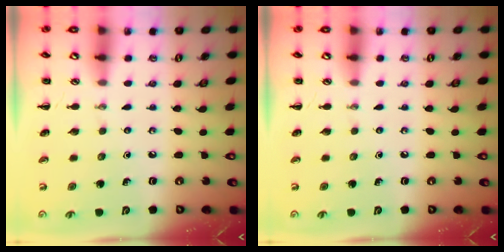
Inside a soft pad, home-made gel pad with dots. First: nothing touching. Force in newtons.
{"total": 0.0}